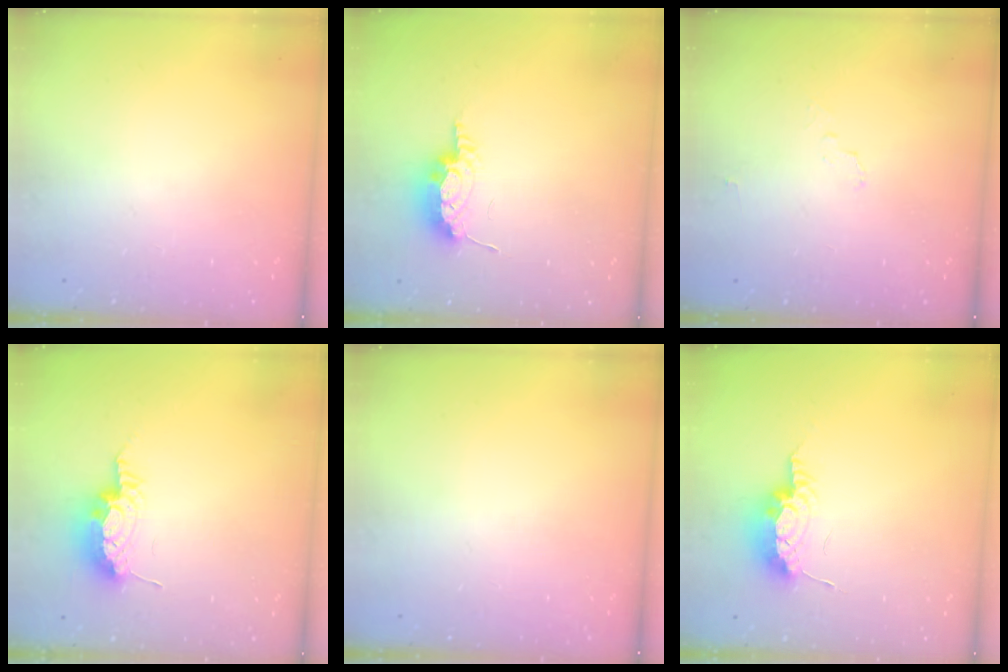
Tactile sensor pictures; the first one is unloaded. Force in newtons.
{"total": 9.5, "press": 8.5, "slide": 4.1}
{"total": 3.3, "press": 2.9, "slide": 1.6}
{"total": 9.1, "press": 8.9, "slide": 2.1}
{"total": 0.0}
{"total": 8.5, "press": 8.3, "slide": 1.8}